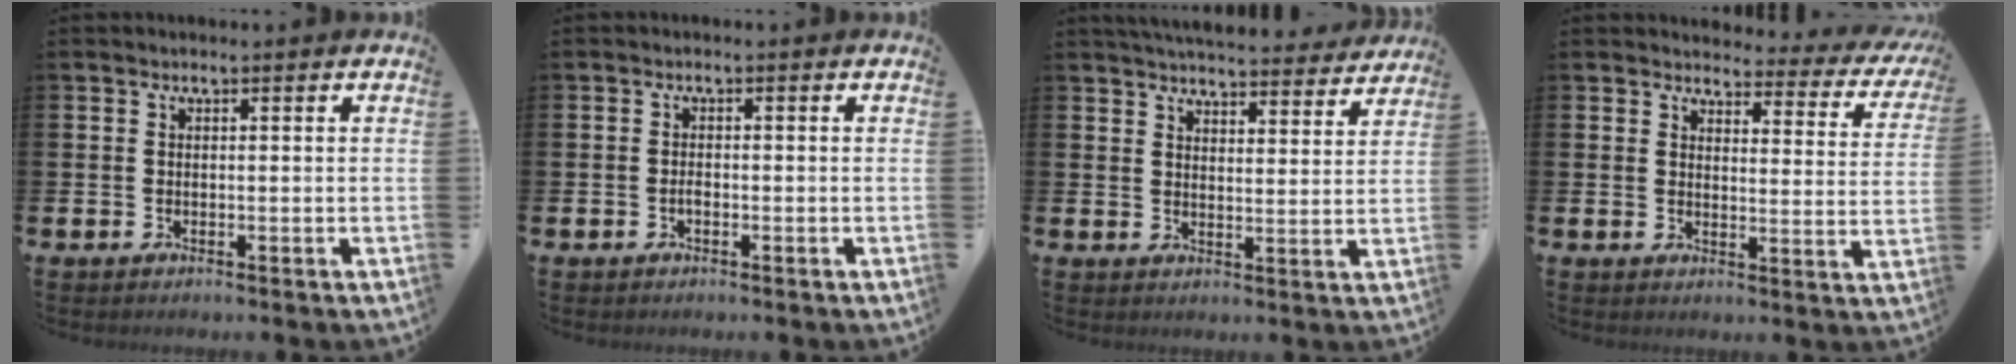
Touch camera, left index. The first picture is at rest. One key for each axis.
{"total": 0.9, "fx": -0.5, "fy": 0.4, "fz": 0.7, "tx": -0.020, "ty": 0.002, "tz": -0.008}
{"total": 5.6, "fx": 5.5, "fy": 0.6, "fz": 0.6, "tx": -0.016, "ty": -0.037, "tz": 0.097}
{"total": 2.8, "fx": 2.5, "fy": 1.2, "fz": 0.5, "tx": -0.013, "ty": -0.027, "tz": 0.034}